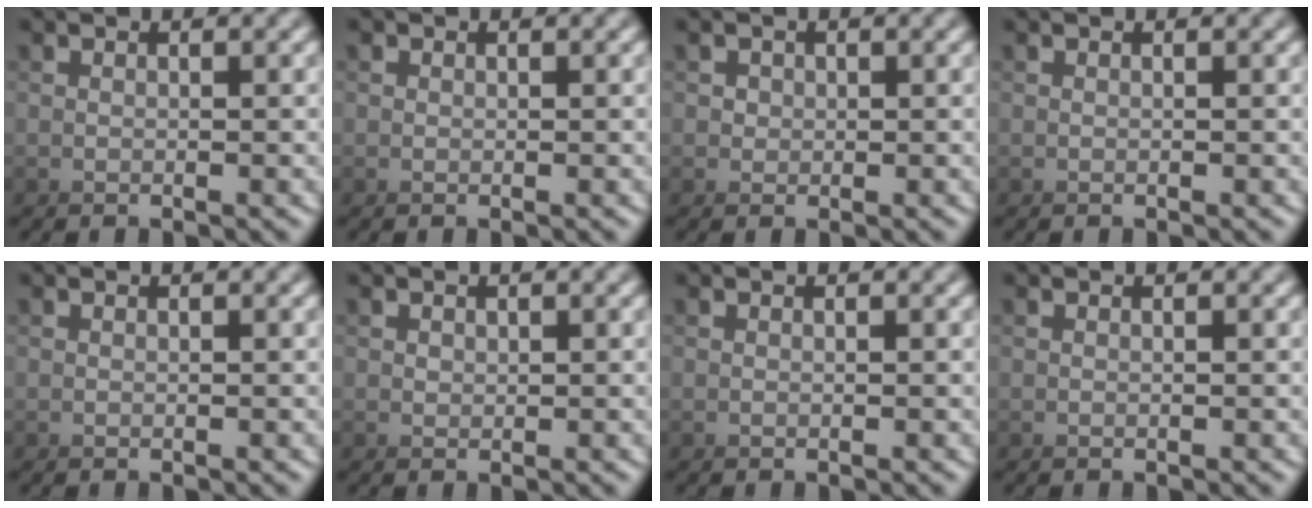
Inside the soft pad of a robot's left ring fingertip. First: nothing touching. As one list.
[{"total": 0.9, "force": [0.1, 0.7, -0.5], "torque": [0.004, -0.005, 0.003]}, {"total": 1.6, "force": [0.4, 0.9, -1.3], "torque": [0.003, -0.013, 0.012]}, {"total": 0.0}, {"total": 0.0}, {"total": 1.2, "force": [0.5, 0.5, -0.9], "torque": [0.011, -0.004, 0.011]}, {"total": 0.0}, {"total": 0.0}]